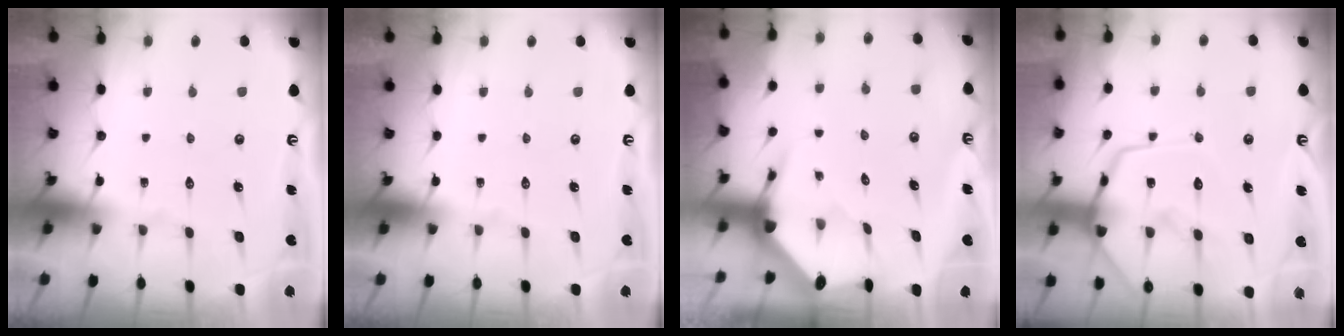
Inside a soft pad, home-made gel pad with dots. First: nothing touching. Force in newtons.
{"total": 0.0}
{"total": 3.6, "press": 3.6, "slide": 0.5}
{"total": 13.7, "press": 13.7, "slide": 1.3}